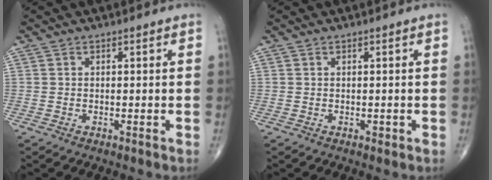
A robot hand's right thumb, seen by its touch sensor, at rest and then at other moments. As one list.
[{"total": 0.5, "force": [0.0, 0.3, 0.4], "torque": [-0.002, 0.000, 0.000]}]